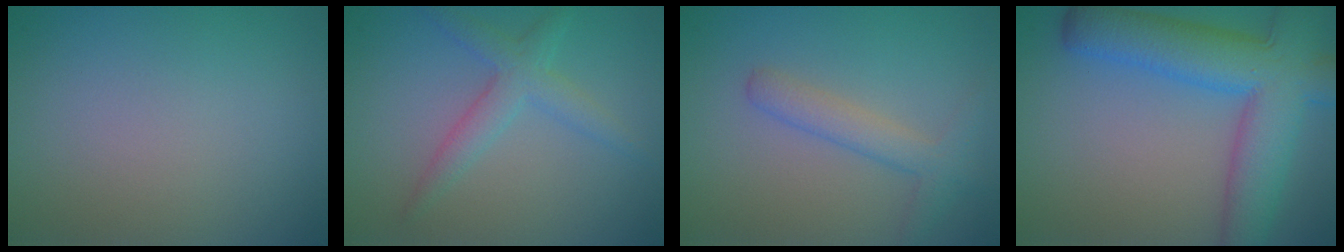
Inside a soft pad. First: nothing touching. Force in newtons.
{"total": 2.9, "press": 2.9, "slide": 0.1}
{"total": 2.7, "press": 2.7, "slide": 0.1}
{"total": 11.2, "press": 11.2, "slide": 0.4}